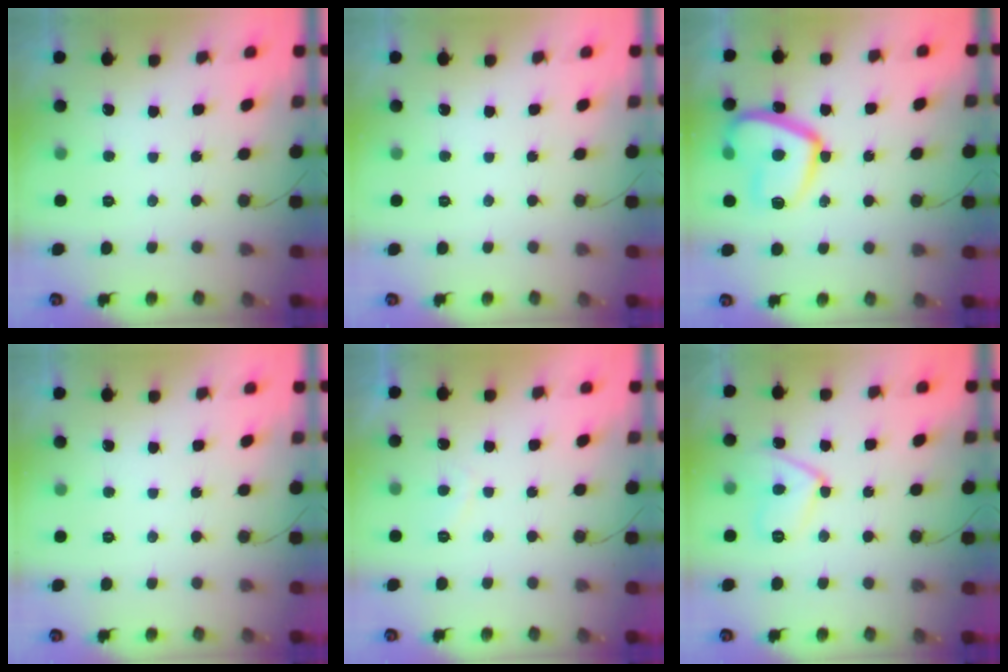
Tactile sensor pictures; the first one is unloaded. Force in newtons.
{"total": 0.0}
{"total": 15.7, "press": 15.5, "slide": 1.8}
{"total": 0.0}
{"total": 1.9, "press": 1.7, "slide": 0.8}
{"total": 8.8, "press": 8.7, "slide": 0.8}